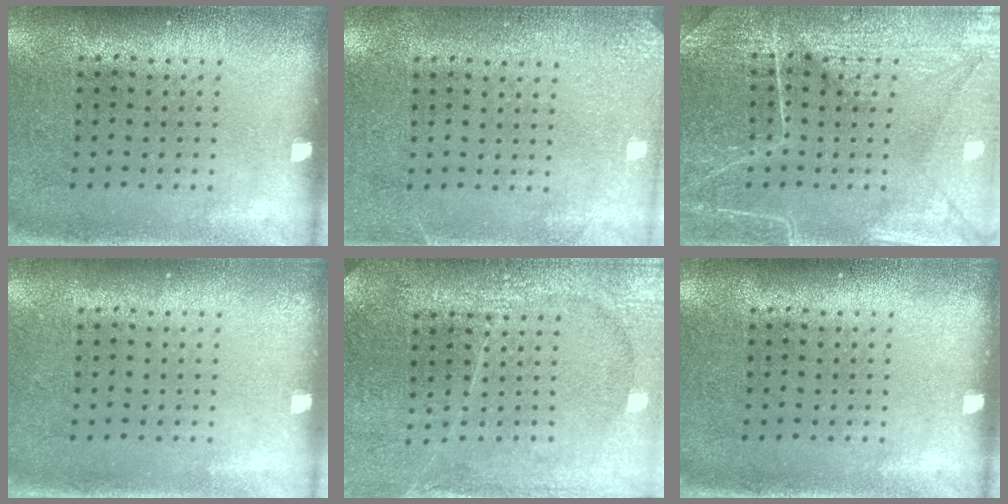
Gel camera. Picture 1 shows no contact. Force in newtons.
{"total": 2.7, "press": 2.6, "slide": 0.2}
{"total": 4.3, "press": 4.2, "slide": 1.1}
{"total": 0.0}
{"total": 3.8, "press": 3.4, "slide": 1.6}
{"total": 0.0}